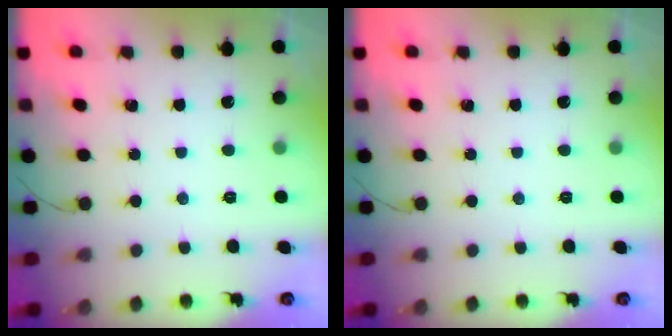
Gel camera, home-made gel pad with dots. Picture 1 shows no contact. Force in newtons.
{"total": 0.0}